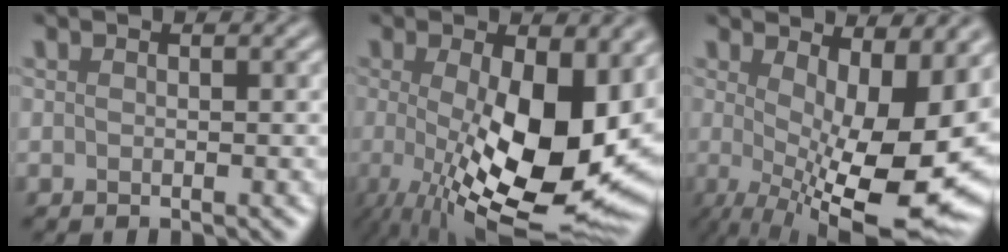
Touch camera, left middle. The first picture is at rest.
{"total": 14.1, "force": [-1.2, 5.5, 12.9], "torque": [-0.187, -0.017, -0.009]}
{"total": 15.1, "force": [0.2, 5.5, 14.1], "torque": [-0.183, -0.012, 0.036]}